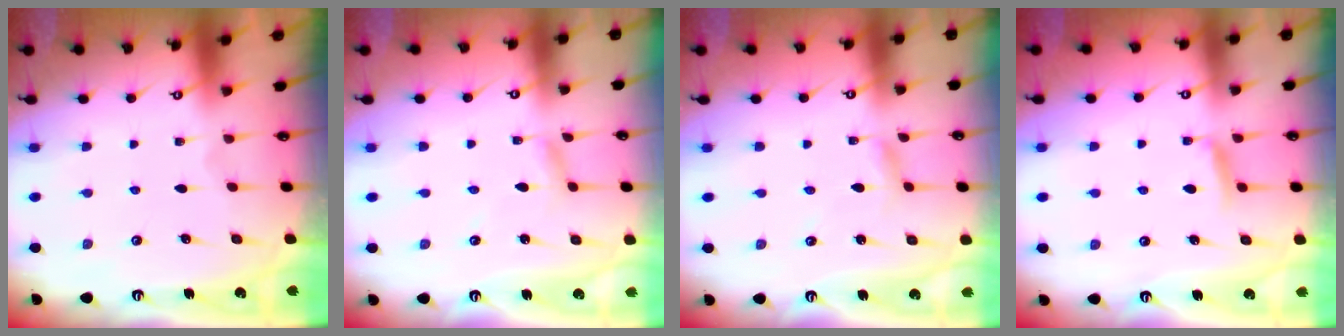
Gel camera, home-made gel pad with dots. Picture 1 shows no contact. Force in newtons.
{"total": 2.5, "press": 2.5, "slide": 0.1}
{"total": 2.6, "press": 2.6, "slide": 0.3}
{"total": 5.7, "press": 5.6, "slide": 0.8}